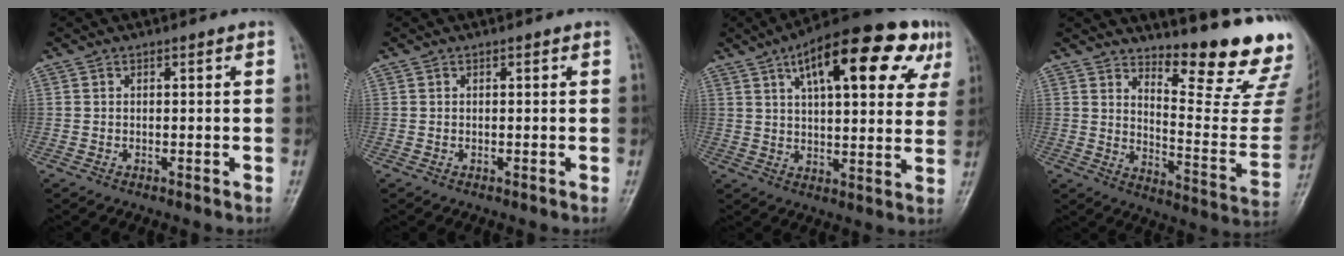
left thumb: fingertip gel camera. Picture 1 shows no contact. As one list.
[{"total": 0.0}, {"total": 23.5, "force": [10.9, 8.8, 18.9], "torque": [-0.244, 0.004, 0.152]}, {"total": 19.0, "force": [16.1, 3.0, 9.7], "torque": [-0.103, -0.173, 0.218]}]